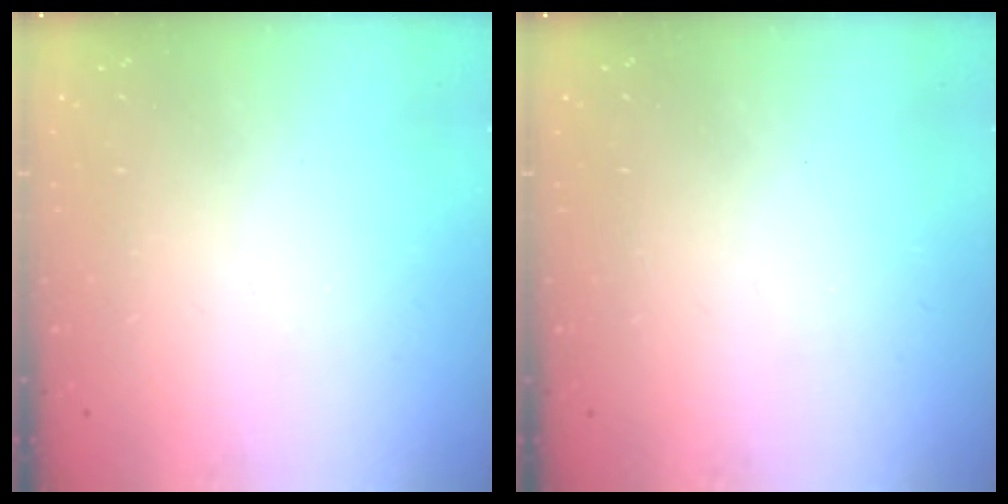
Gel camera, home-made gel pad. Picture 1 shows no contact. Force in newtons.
{"total": 0.0}